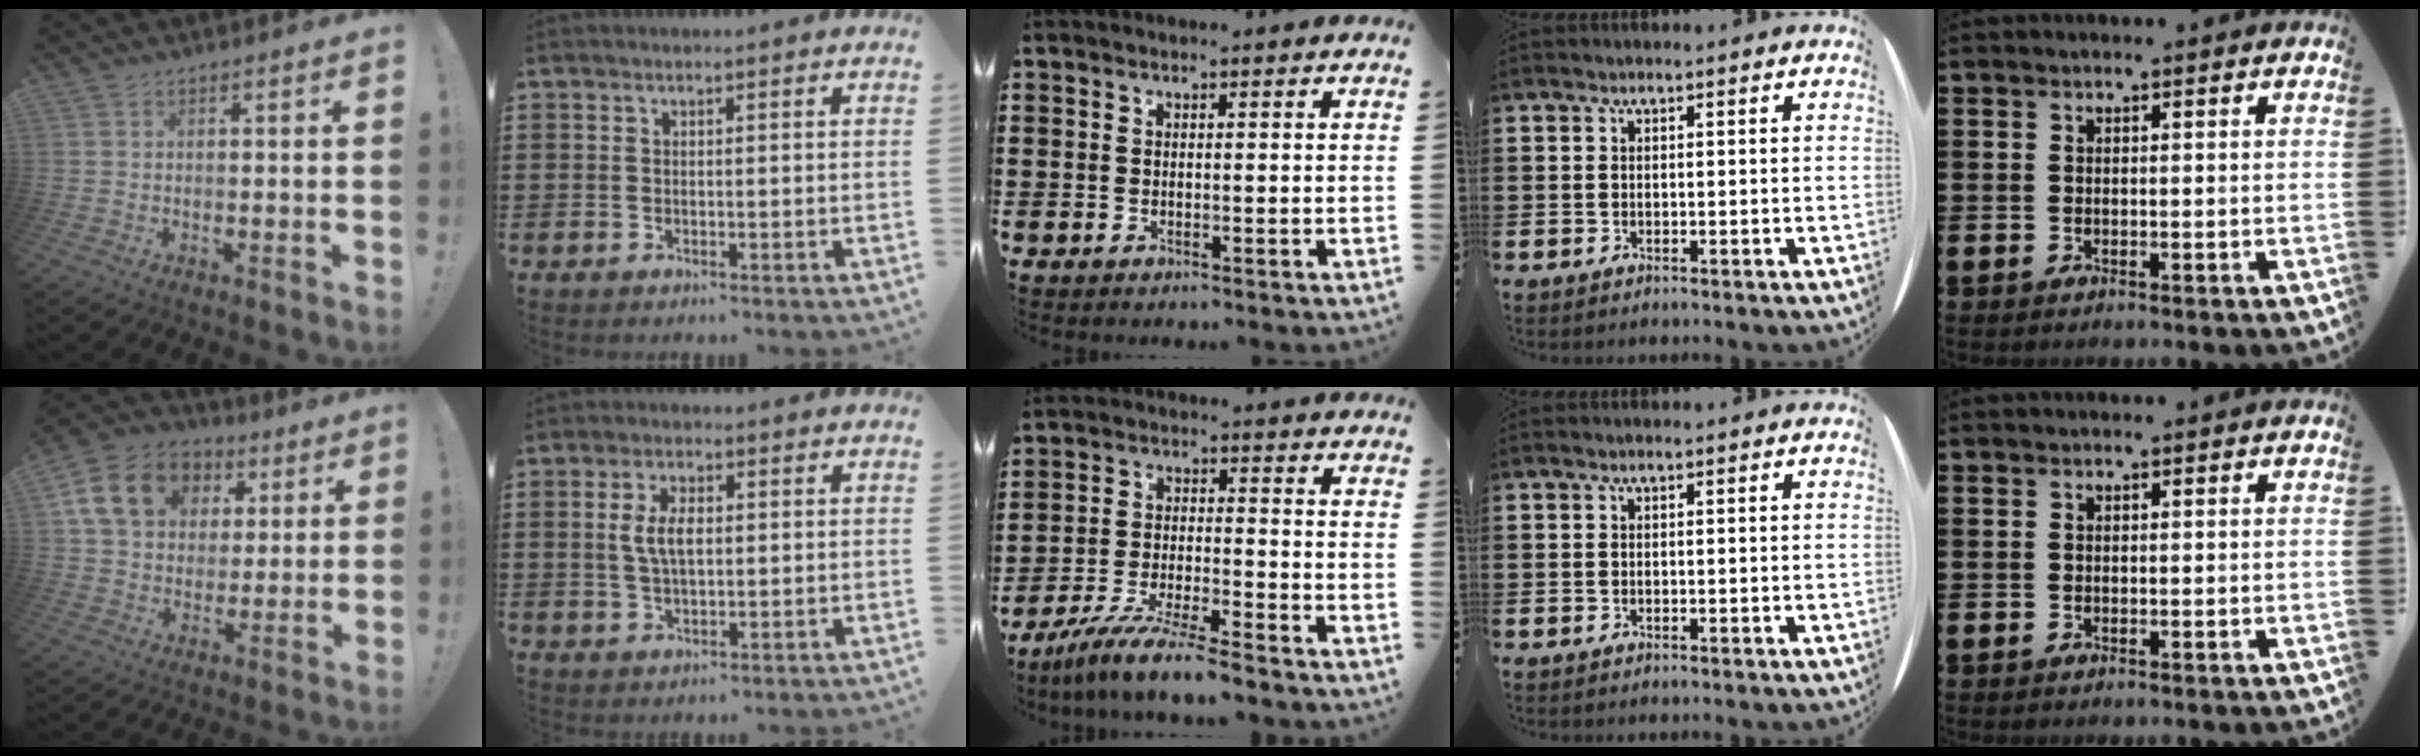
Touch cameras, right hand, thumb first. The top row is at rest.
{"thumb": {"total": 18.0, "force": [6.1, 13.9, 9.5], "torque": [-0.139, -0.007, 0.127]}, "index": {"total": 5.2, "force": [0.6, 2.3, 4.6], "torque": [-0.100, 0.007, 0.006]}, "middle": {"total": 7.7, "force": [-7.0, -0.4, 3.3], "torque": [-0.070, -0.009, -0.135]}}